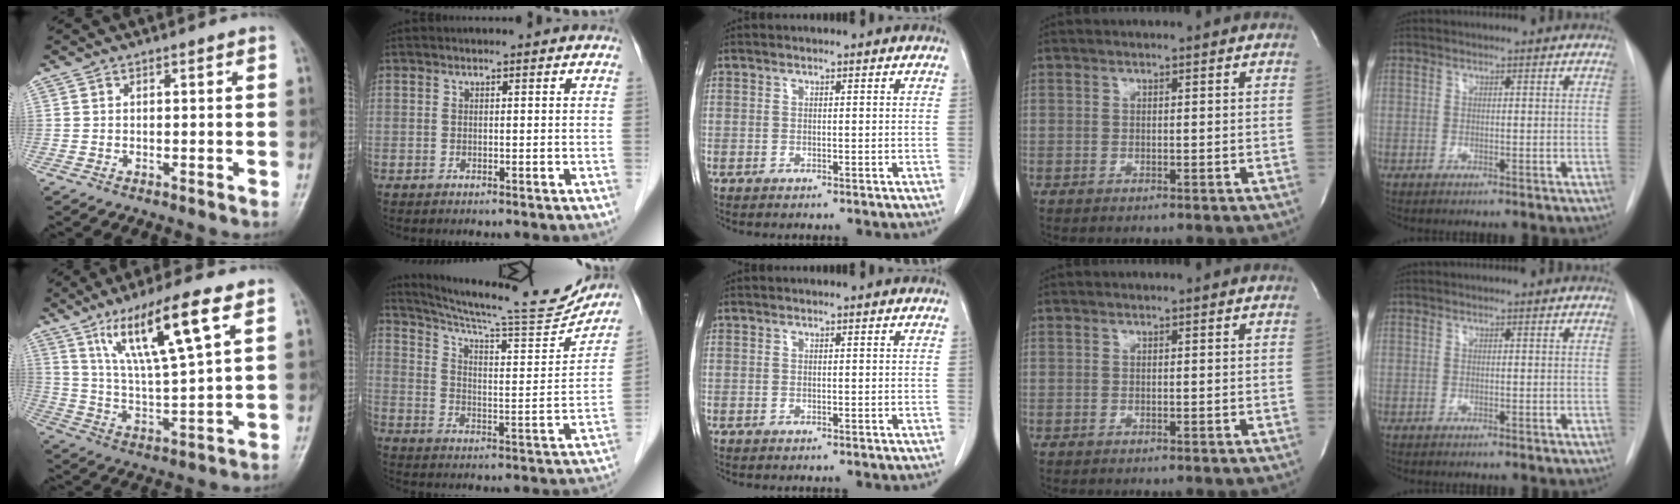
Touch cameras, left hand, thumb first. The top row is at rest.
{"thumb": {"total": 15.2, "force": [8.0, 2.3, 12.7], "torque": [-0.229, -0.031, 0.152]}, "index": {"total": 20.5, "force": [19.3, 0.8, 6.9], "torque": [-0.115, -0.052, 0.271]}}